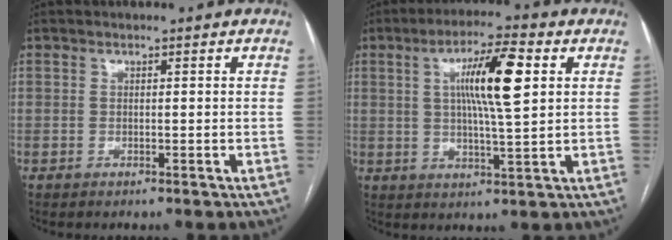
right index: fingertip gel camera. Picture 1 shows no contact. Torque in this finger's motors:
{"motor_torque": [1.16, 0.80, 0.51, 0.10]}